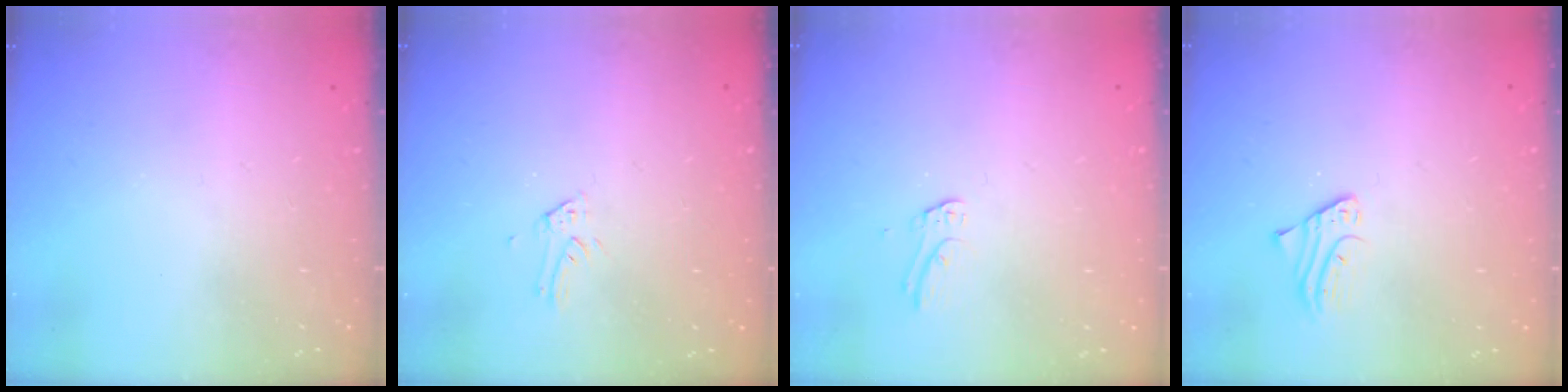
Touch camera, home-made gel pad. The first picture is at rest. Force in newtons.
{"total": 2.1, "press": 2.1, "slide": 0.2}
{"total": 3.5, "press": 3.4, "slide": 0.3}
{"total": 2.6, "press": 2.6, "slide": 0.2}